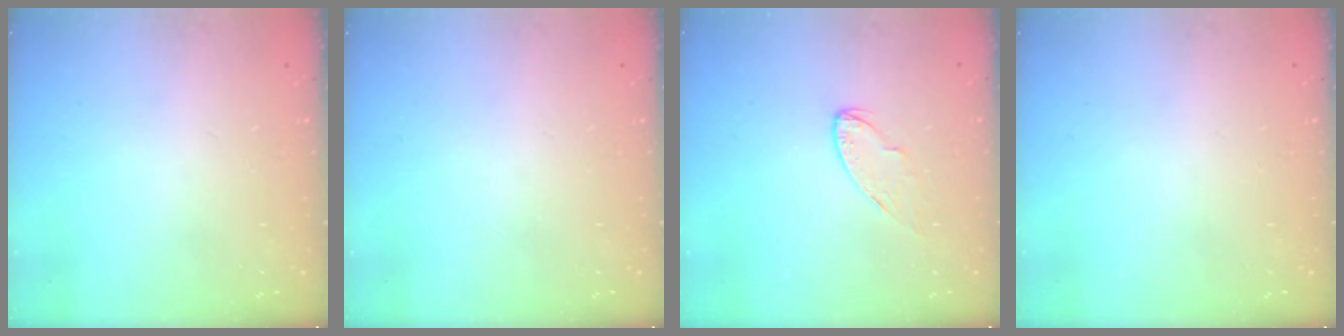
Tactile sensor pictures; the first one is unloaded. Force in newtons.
{"total": 0.0}
{"total": 4.9, "press": 4.9, "slide": 0.6}
{"total": 0.0}